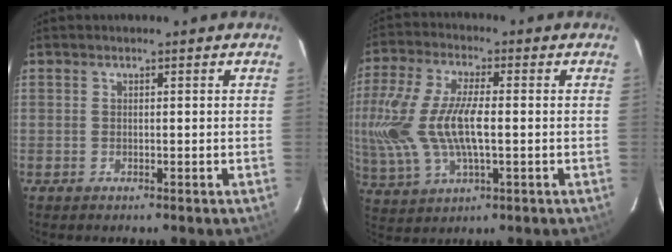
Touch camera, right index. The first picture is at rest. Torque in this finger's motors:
{"motor_torque": [0.62, -0.05, 0.55, 0.21]}